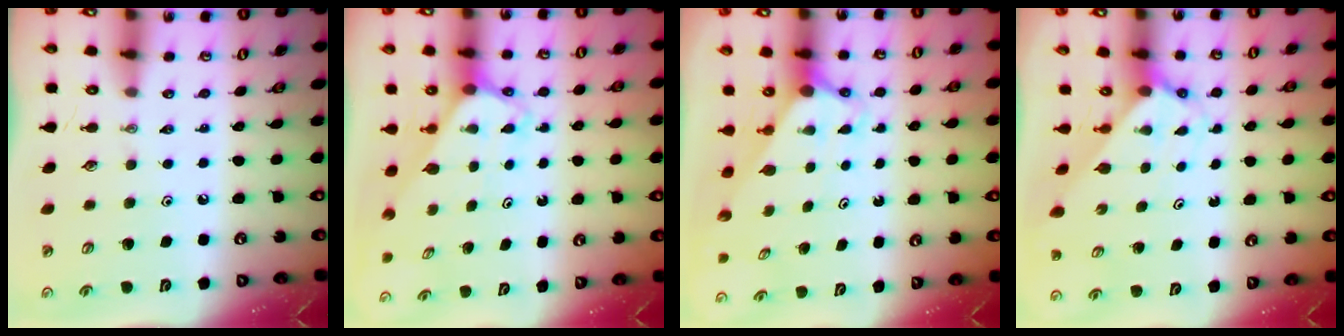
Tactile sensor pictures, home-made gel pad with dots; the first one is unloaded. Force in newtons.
{"total": 2.6, "press": 2.6, "slide": 0.2}
{"total": 2.8, "press": 2.8, "slide": 0.0}
{"total": 2.3, "press": 2.3, "slide": 0.2}